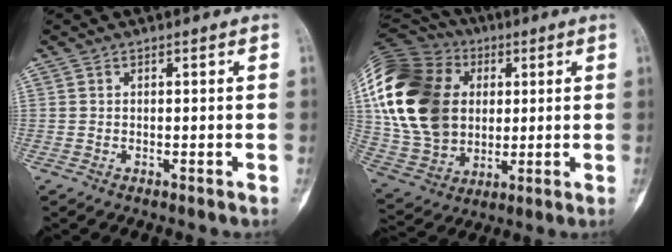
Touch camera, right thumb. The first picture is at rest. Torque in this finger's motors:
{"motor_torque": [-0.59, 2.72, 2.31, 0.46, 0.58]}